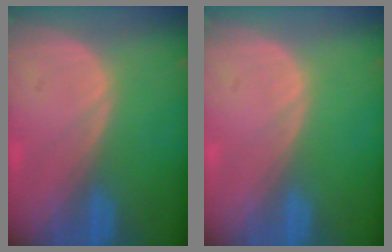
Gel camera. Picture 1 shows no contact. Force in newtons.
{"total": 0.0}